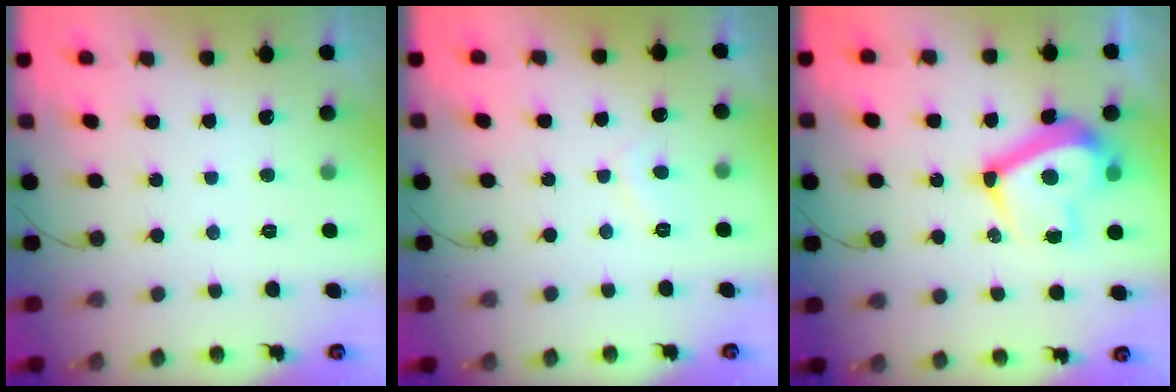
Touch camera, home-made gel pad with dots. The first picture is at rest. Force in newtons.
{"total": 2.2, "press": 2.1, "slide": 0.7}
{"total": 14.2, "press": 14.0, "slide": 2.4}